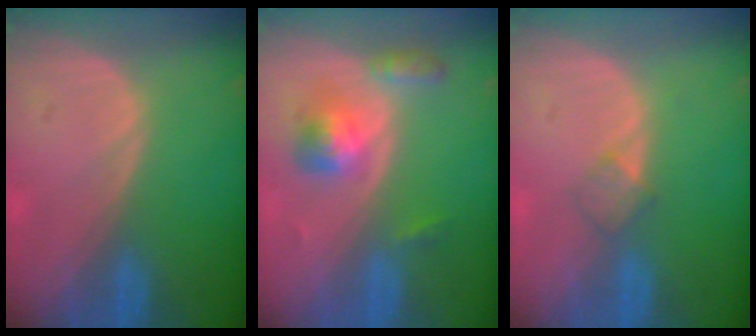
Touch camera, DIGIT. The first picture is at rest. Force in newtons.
{"total": 5.3, "press": 5.0, "slide": 1.6}
{"total": 2.0, "press": 2.0, "slide": 0.2}